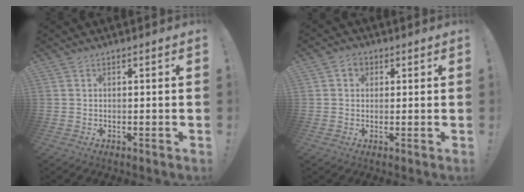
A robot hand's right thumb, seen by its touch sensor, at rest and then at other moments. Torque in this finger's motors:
{"motor_torque": [0.36, 1.13, 0.41, 0.35, -0.02]}